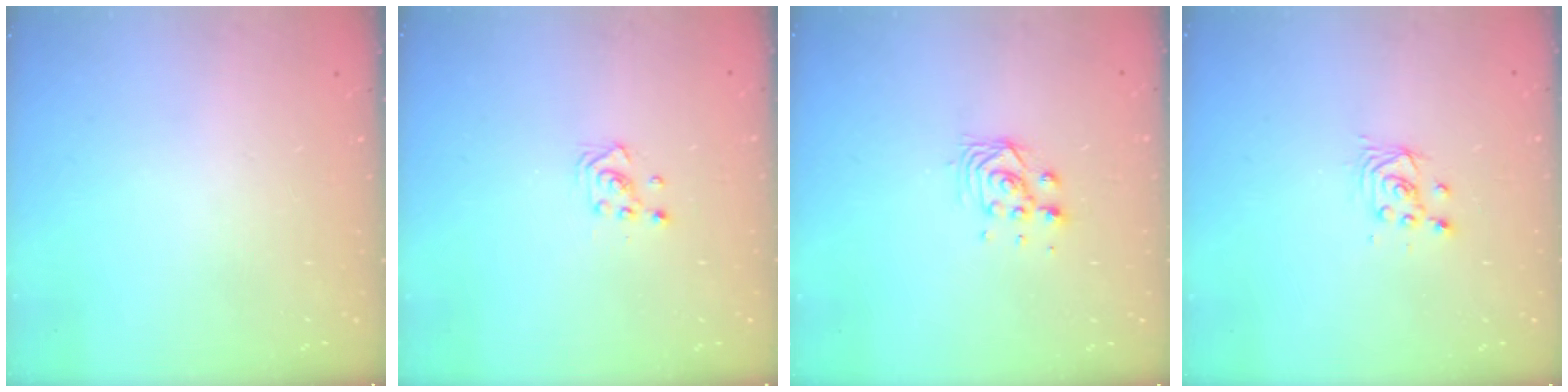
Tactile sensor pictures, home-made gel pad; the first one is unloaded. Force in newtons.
{"total": 2.9, "press": 2.8, "slide": 0.3}
{"total": 3.9, "press": 3.8, "slide": 0.8}
{"total": 2.6, "press": 2.6, "slide": 0.1}